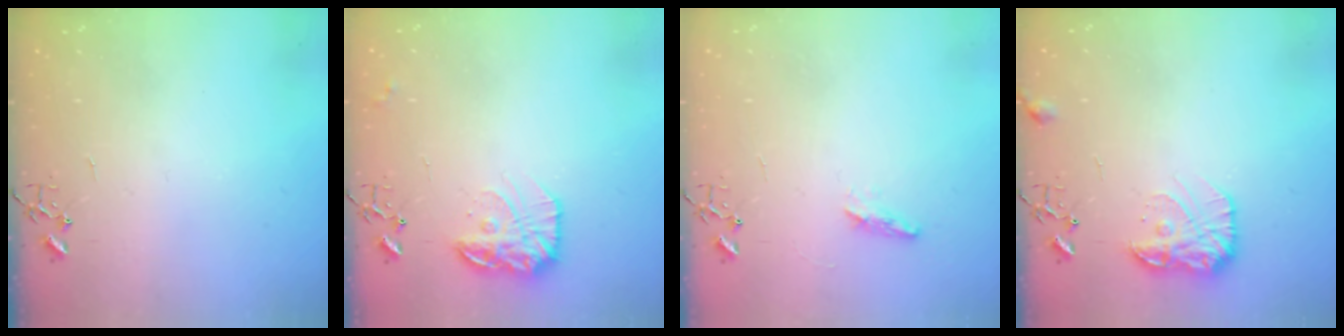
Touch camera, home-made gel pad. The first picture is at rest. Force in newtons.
{"total": 15.0, "press": 15.0, "slide": 1.1}
{"total": 5.4, "press": 5.3, "slide": 0.6}
{"total": 12.4, "press": 12.4, "slide": 0.5}